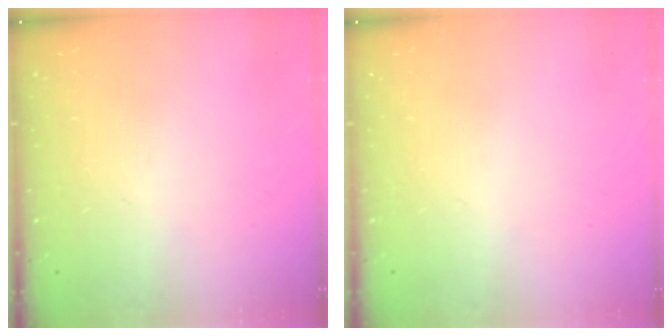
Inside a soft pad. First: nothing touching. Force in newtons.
{"total": 0.0}